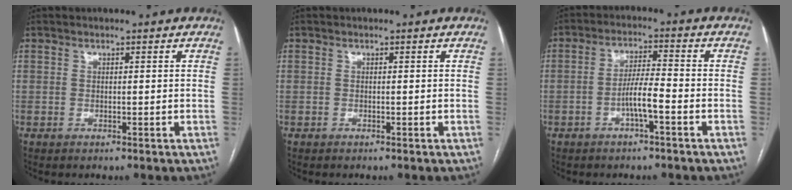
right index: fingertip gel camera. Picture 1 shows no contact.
{"total": 0.0}
{"total": 4.9, "force": [-2.1, 0.3, 4.4], "torque": [-0.086, 0.010, -0.037]}